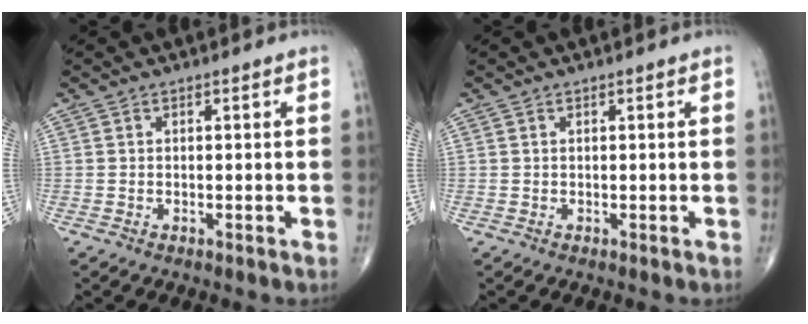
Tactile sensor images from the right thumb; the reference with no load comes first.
{"total": 0.0}